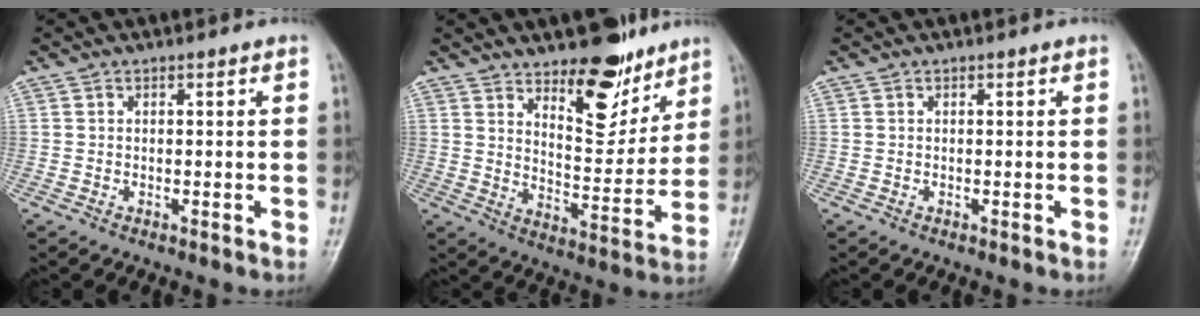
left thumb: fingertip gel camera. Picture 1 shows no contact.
{"total": 13.2, "force": [9.1, 5.5, 7.9], "torque": [-0.078, -0.072, 0.151]}
{"total": 0.0}